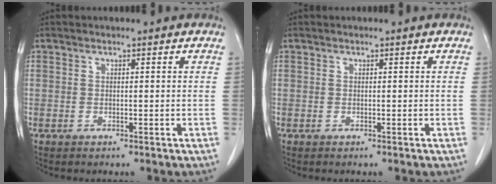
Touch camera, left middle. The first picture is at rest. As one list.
[{"total": 0.0}]